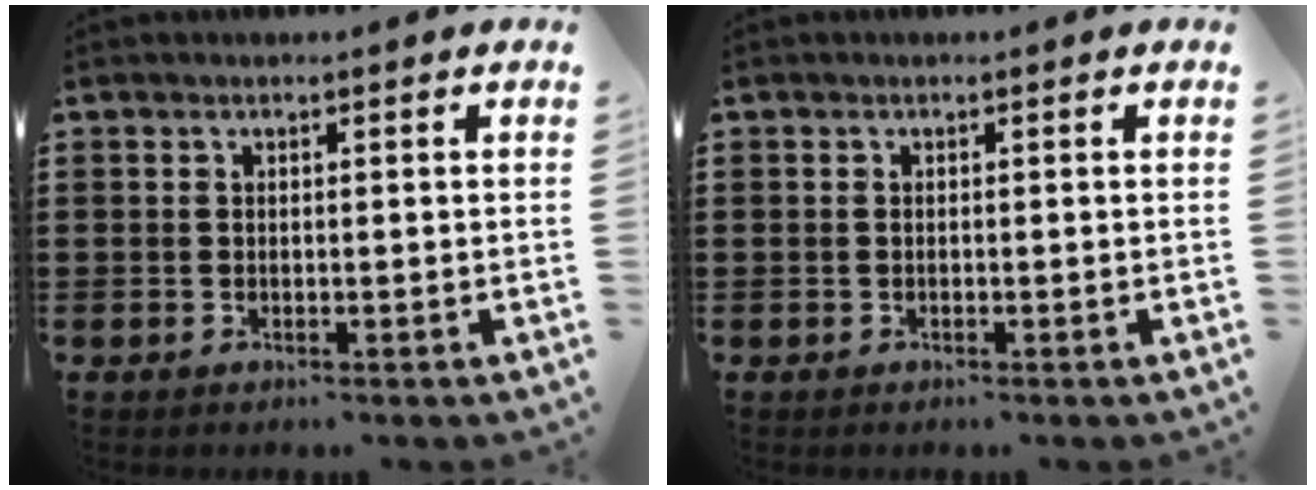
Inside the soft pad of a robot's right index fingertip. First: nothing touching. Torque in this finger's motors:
{"motor_torque": [0.96, 1.18, 0.00, -0.03]}